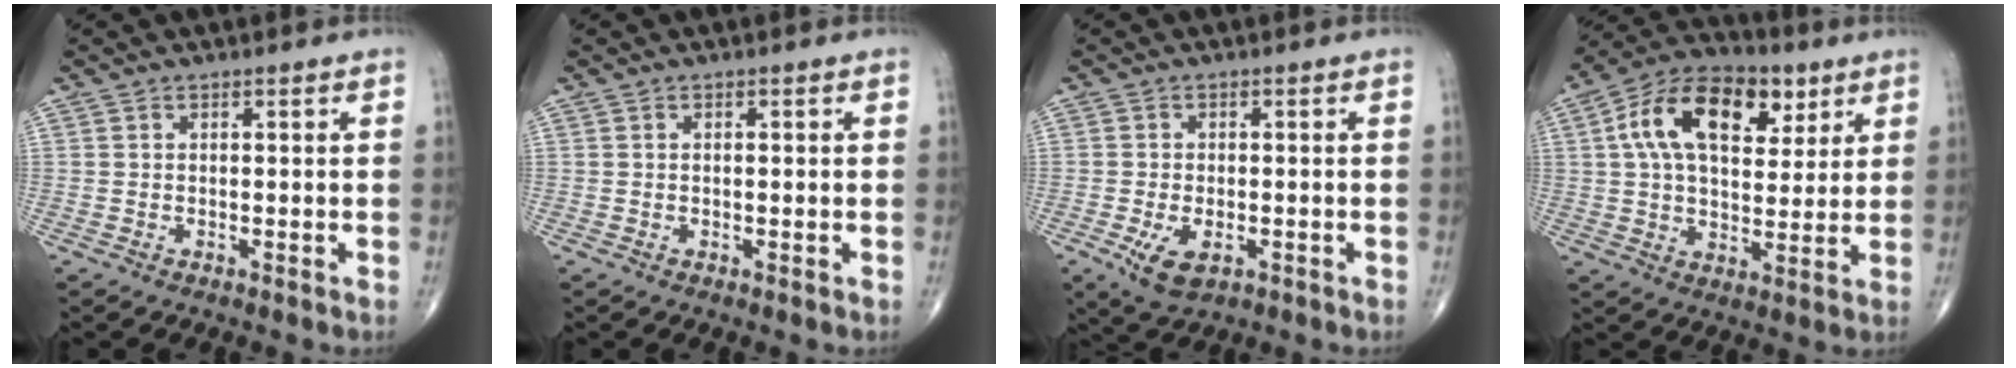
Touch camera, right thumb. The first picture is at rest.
{"total": 0.6, "force": [0.1, 0.2, 0.6], "torque": [-0.010, 0.003, 0.001]}
{"total": 5.6, "force": [-2.0, 3.0, 4.2], "torque": [-0.075, -0.003, -0.026]}
{"total": 17.7, "force": [6.3, 10.3, 13.0], "torque": [-0.191, 0.003, 0.098]}